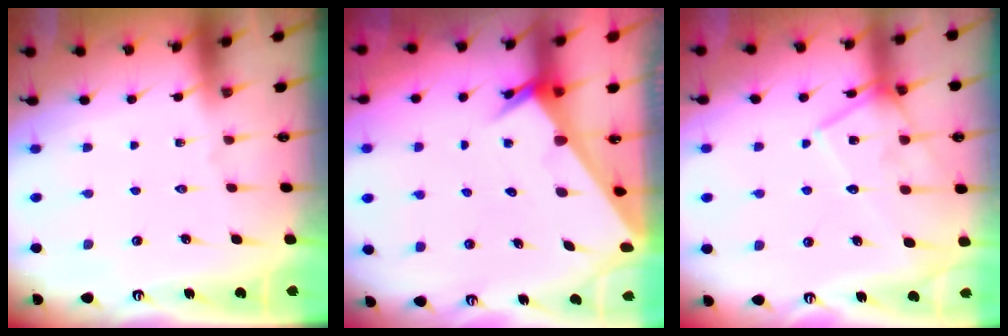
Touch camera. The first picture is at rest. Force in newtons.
{"total": 2.5, "press": 2.5, "slide": 0.1}
{"total": 13.5, "press": 13.5, "slide": 0.9}